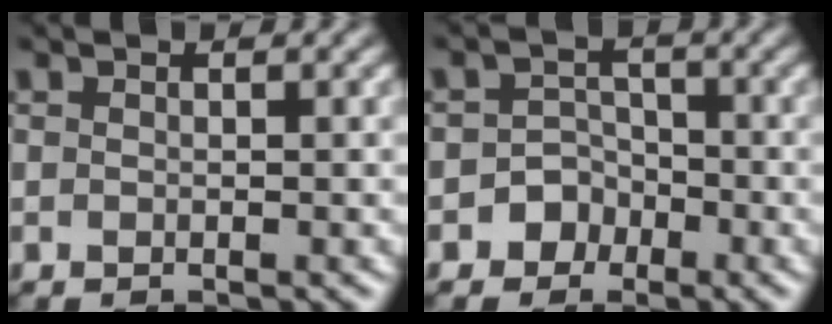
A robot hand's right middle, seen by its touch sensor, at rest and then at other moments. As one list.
[{"total": 2.9, "force": [-1.5, 2.4, 0.3], "torque": [0.031, 0.013, -0.040]}]